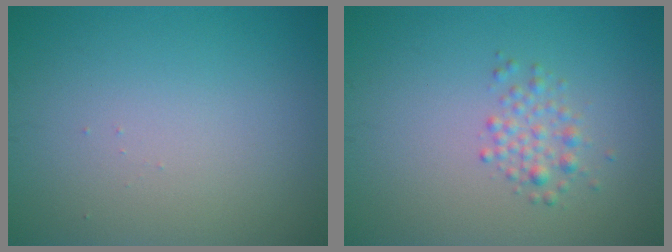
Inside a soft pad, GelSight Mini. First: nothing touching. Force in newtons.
{"total": 1.8, "press": 1.8, "slide": 0.1}